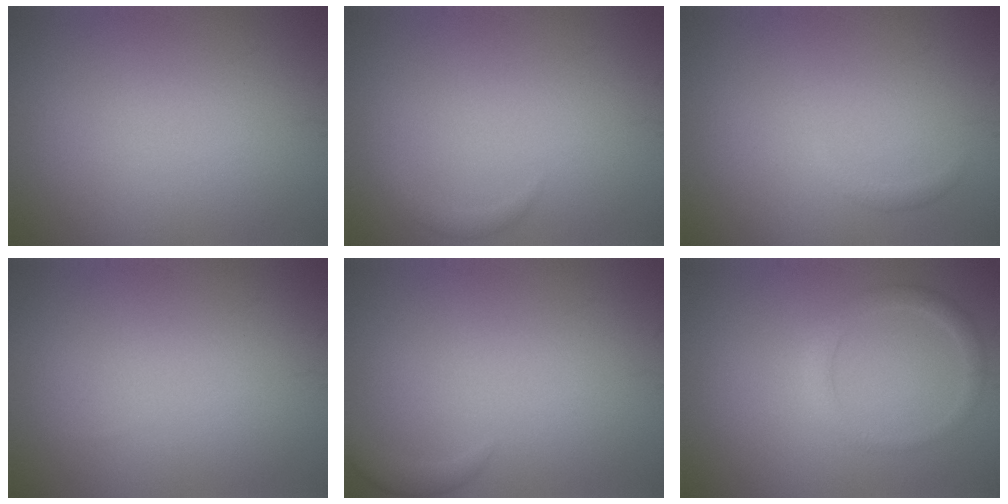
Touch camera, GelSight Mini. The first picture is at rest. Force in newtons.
{"total": 0.9, "press": 0.9, "slide": 0.1}
{"total": 0.7, "press": 0.7, "slide": 0.0}
{"total": 0.0}
{"total": 1.4, "press": 1.4, "slide": 0.2}
{"total": 1.8, "press": 1.8, "slide": 0.1}